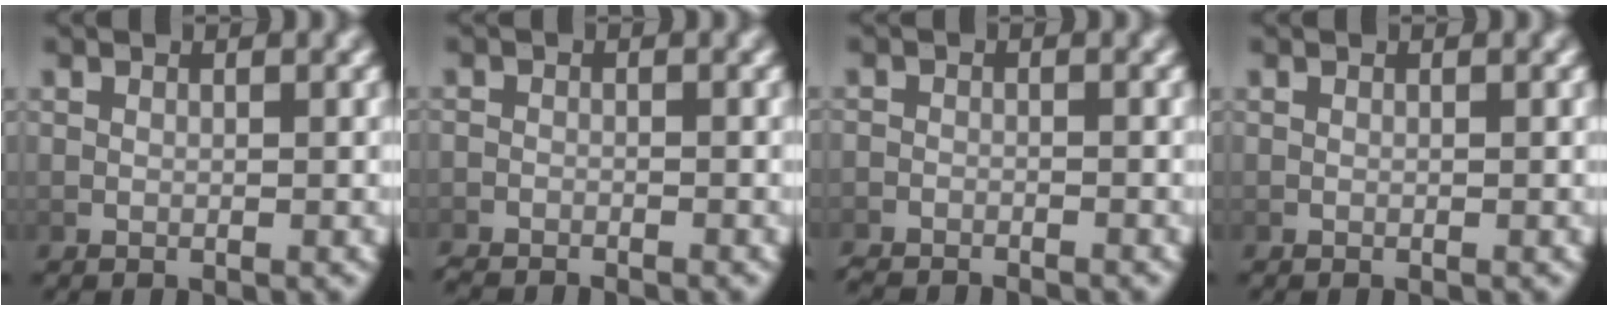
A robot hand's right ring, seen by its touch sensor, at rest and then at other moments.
{"total": 2.4, "force": [-2.3, 0.5, 0.1], "torque": [-0.002, -0.010, -0.038]}
{"total": 2.7, "force": [-2.7, 0.5, 0.1], "torque": [-0.002, -0.012, -0.043]}
{"total": 0.0}